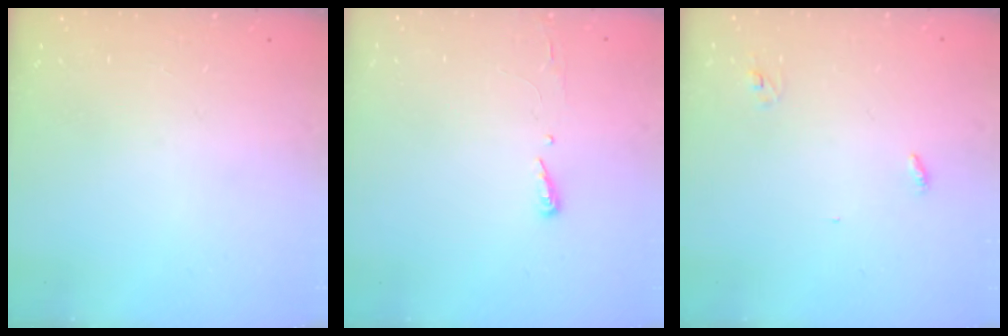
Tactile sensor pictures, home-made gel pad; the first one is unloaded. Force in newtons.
{"total": 2.9, "press": 2.9, "slide": 0.4}
{"total": 2.8, "press": 2.8, "slide": 0.2}